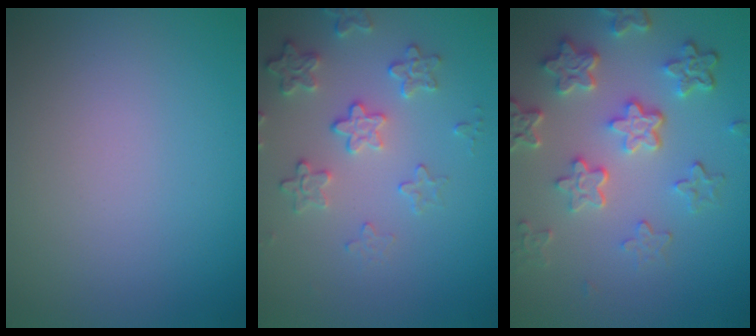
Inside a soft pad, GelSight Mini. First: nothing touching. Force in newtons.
{"total": 3.0, "press": 2.9, "slide": 0.9}
{"total": 6.1, "press": 4.5, "slide": 4.1}